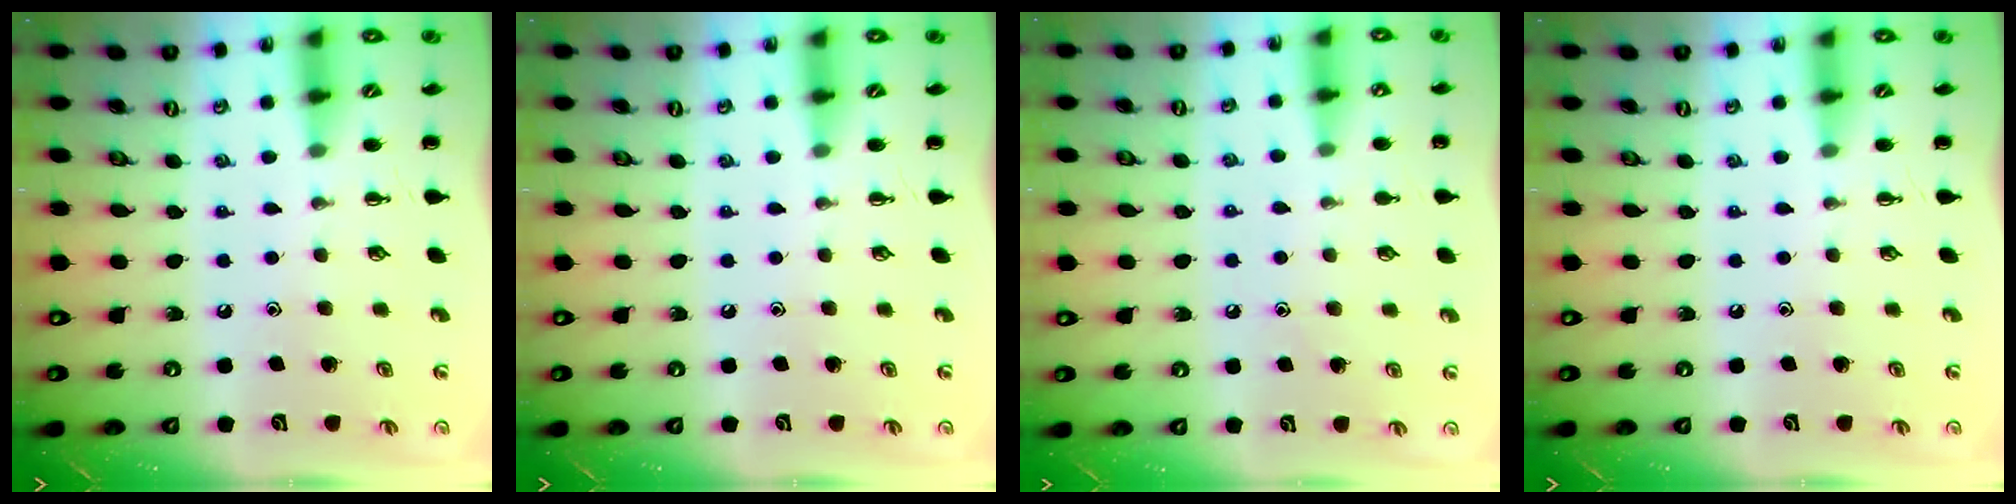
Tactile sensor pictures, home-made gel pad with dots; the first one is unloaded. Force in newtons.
{"total": 0.0}
{"total": 5.4, "press": 5.2, "slide": 1.7}
{"total": 0.0}